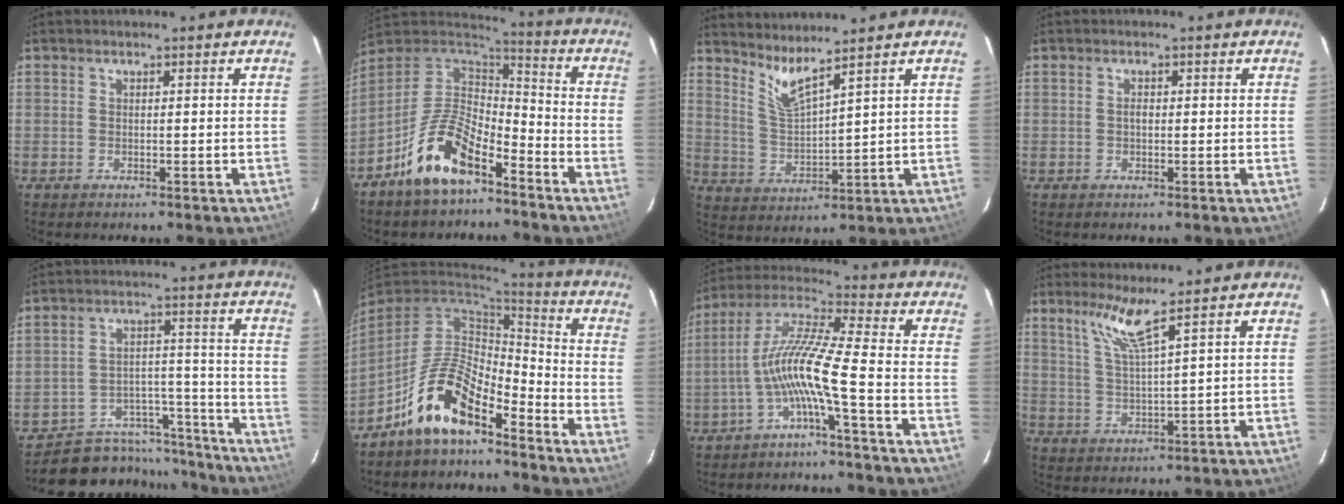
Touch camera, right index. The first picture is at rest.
{"total": 14.7, "force": [-9.3, 6.0, 9.7], "torque": [-0.196, 0.011, -0.173]}
{"total": 5.8, "force": [4.9, -0.4, 3.0], "torque": [-0.063, -0.016, 0.104]}
{"total": 0.8, "force": [0.0, 0.6, 0.6], "torque": [-0.009, 0.003, -0.001]}
{"total": 17.0, "force": [-14.5, 8.3, 3.2], "torque": [-0.069, 0.061, -0.190]}
{"total": 13.2, "force": [-8.9, 5.1, 8.3], "torque": [-0.174, 0.010, -0.167]}
{"total": 10.2, "force": [-3.9, -0.5, 9.4], "torque": [-0.196, 0.013, -0.079]}
{"total": 5.7, "force": [4.1, -0.9, 3.8], "torque": [-0.075, -0.001, 0.085]}